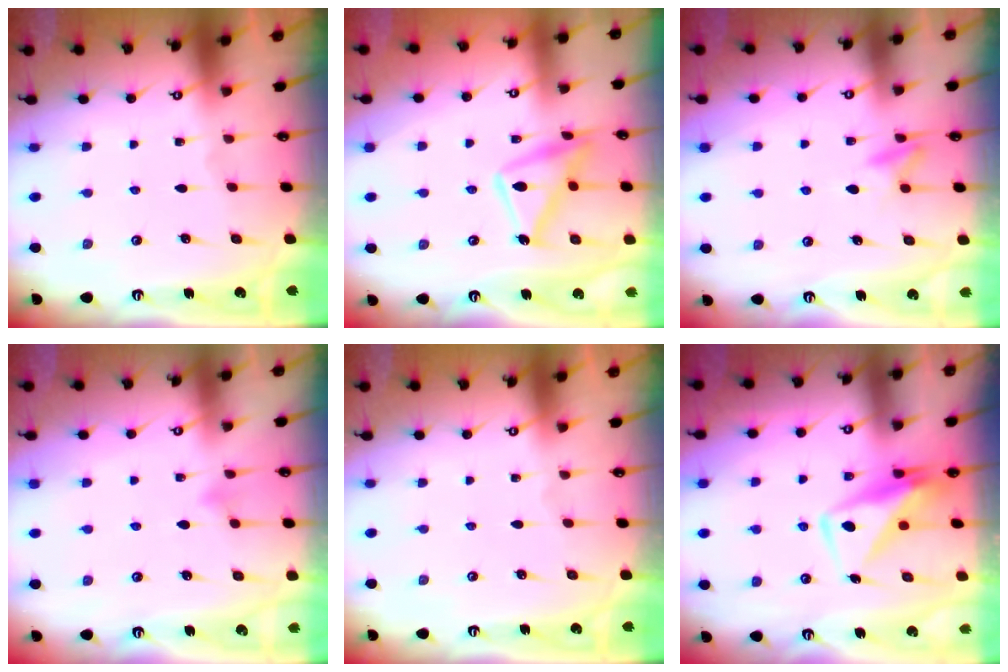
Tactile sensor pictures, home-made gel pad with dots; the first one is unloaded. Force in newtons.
{"total": 14.3, "press": 14.2, "slide": 1.2}
{"total": 7.8, "press": 7.8, "slide": 0.8}
{"total": 5.1, "press": 5.1, "slide": 0.5}
{"total": 0.0}
{"total": 10.6, "press": 10.6, "slide": 0.8}